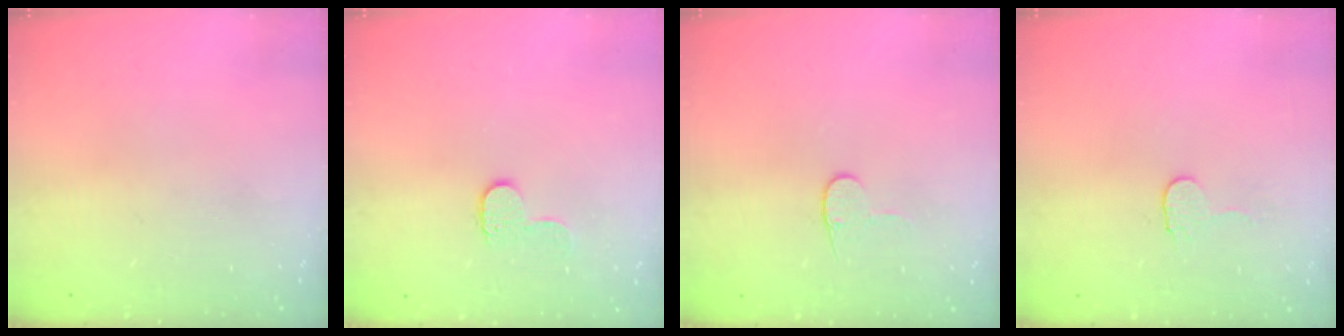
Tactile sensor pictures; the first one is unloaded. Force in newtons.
{"total": 7.2, "press": 7.2, "slide": 0.4}
{"total": 4.3, "press": 4.3, "slide": 0.4}
{"total": 3.2, "press": 3.2, "slide": 0.3}